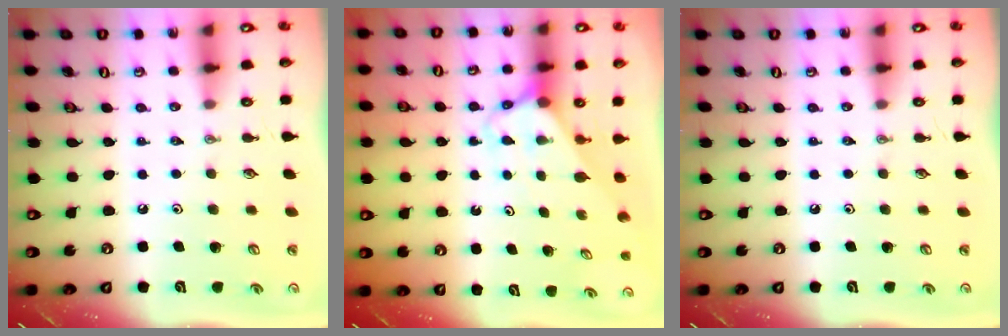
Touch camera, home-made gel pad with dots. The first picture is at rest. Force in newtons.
{"total": 3.0, "press": 3.0, "slide": 0.2}
{"total": 0.0}